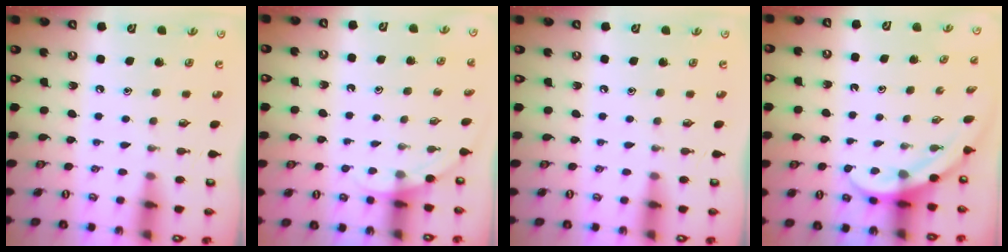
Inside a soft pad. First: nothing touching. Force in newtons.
{"total": 2.5, "press": 2.5, "slide": 0.2}
{"total": 0.0}
{"total": 5.4, "press": 5.4, "slide": 0.3}